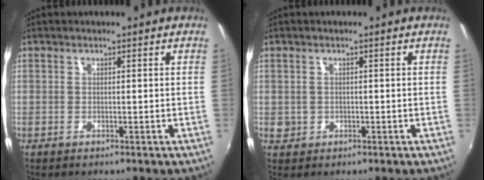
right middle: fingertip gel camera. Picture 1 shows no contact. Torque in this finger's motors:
{"motor_torque": [0.28, -0.33, 0.00, 0.01]}